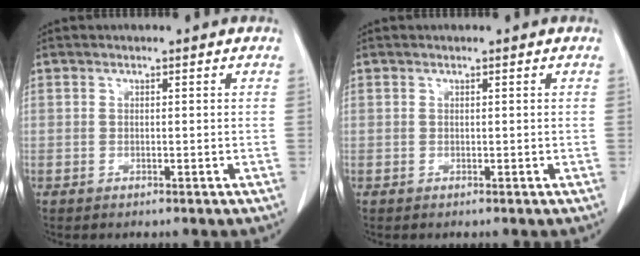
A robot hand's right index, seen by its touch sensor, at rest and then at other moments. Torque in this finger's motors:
{"motor_torque": [0.00, 0.00, 0.00, 0.00]}